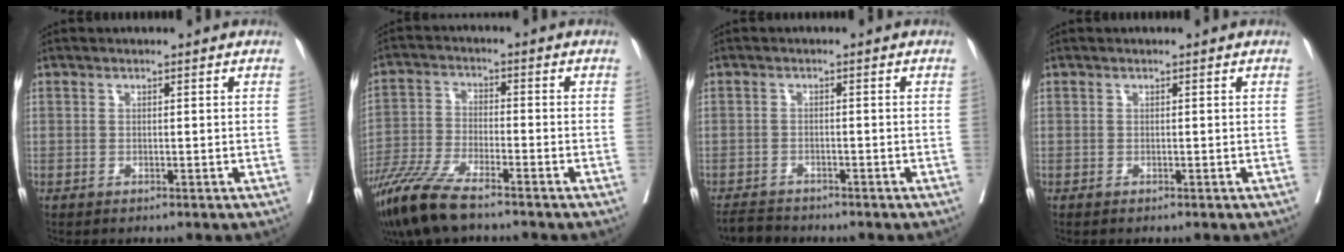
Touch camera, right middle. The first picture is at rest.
{"total": 10.6, "force": [-8.0, 1.7, 6.7], "torque": [-0.137, -0.030, -0.153]}
{"total": 3.3, "force": [-3.2, 0.7, 0.2], "torque": [-0.007, -0.011, -0.057]}
{"total": 0.0}